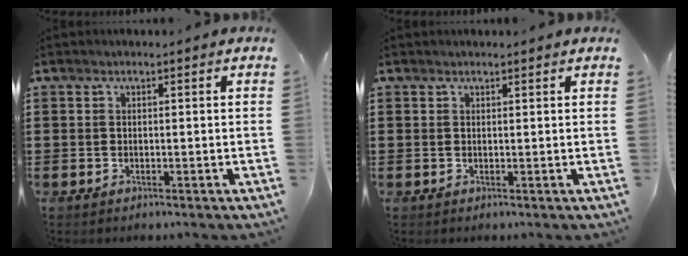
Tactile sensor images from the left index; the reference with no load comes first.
{"total": 0.6, "force": [0.6, 0.1, 0.2], "torque": [-0.005, 0.001, 0.012]}